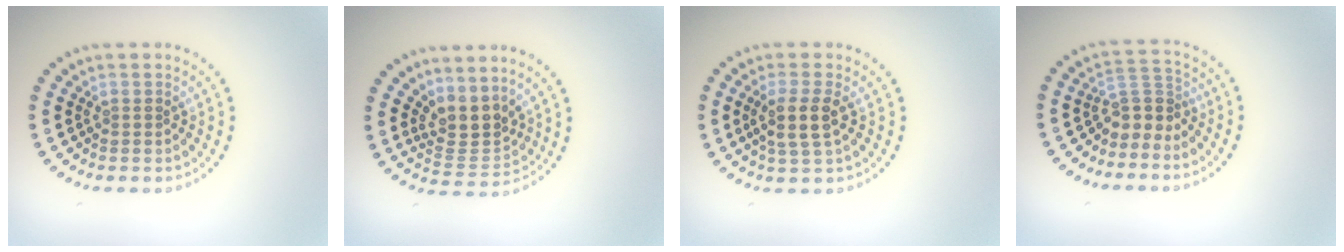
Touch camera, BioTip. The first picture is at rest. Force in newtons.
{"total": 3.2, "press": 2.4, "slide": 2.1}
{"total": 2.9, "press": 2.5, "slide": 1.4}
{"total": 2.8, "press": 1.9, "slide": 2.1}